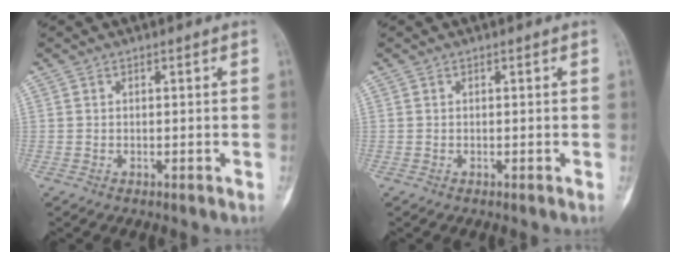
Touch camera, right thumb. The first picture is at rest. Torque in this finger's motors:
{"motor_torque": [-0.21, 0.03, 0.18, -0.03, 0.04]}